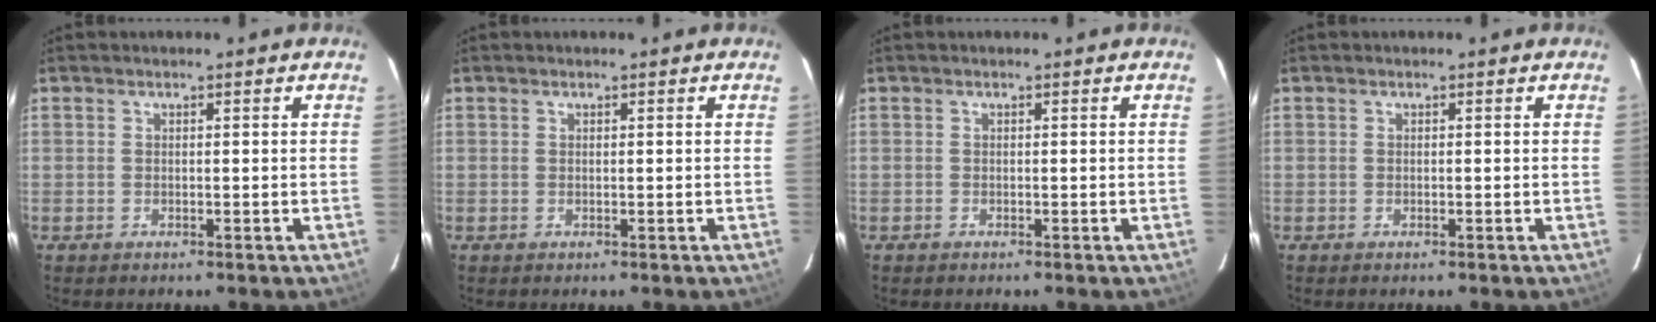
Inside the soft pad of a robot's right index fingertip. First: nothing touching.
{"total": 0.0}
{"total": 0.0}
{"total": 0.0}